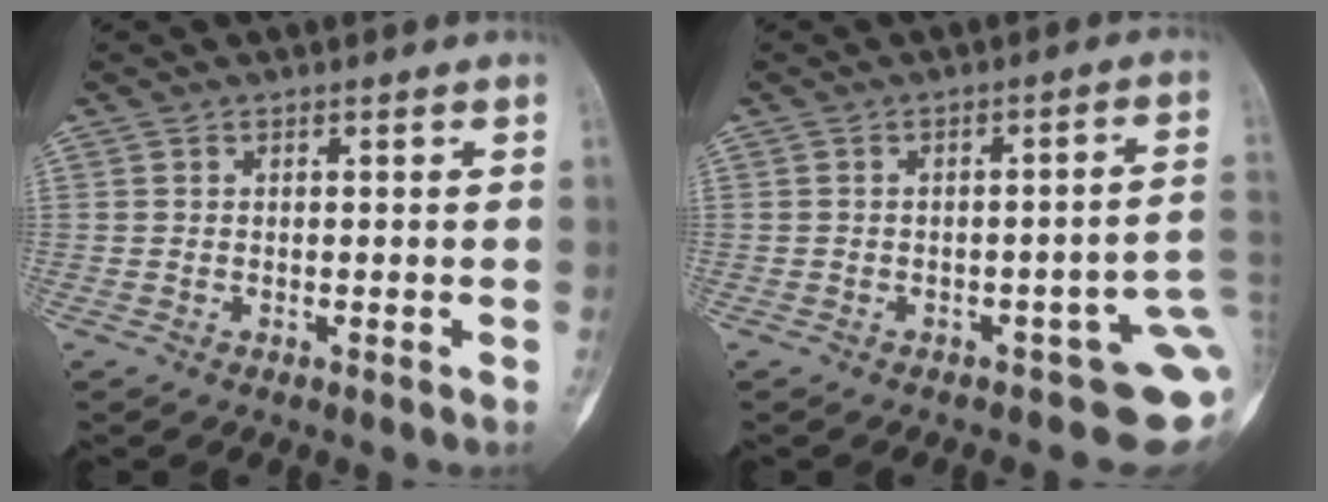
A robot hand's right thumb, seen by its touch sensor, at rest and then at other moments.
{"total": 9.3, "force": [-3.1, 3.8, 7.9], "torque": [-0.069, 0.023, -0.034]}